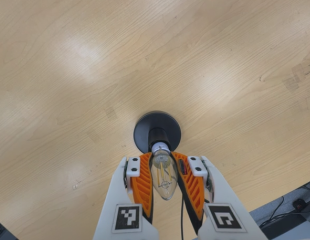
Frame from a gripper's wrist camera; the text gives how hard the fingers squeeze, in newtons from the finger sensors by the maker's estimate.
{"total": 26.5, "left": 29.7, "right": 23.3}